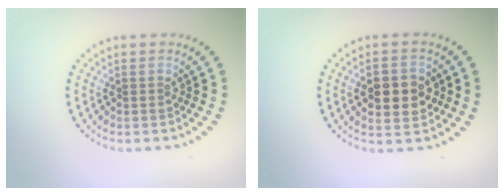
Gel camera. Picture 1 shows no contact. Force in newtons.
{"total": 4.4, "press": 4.4, "slide": 0.3}